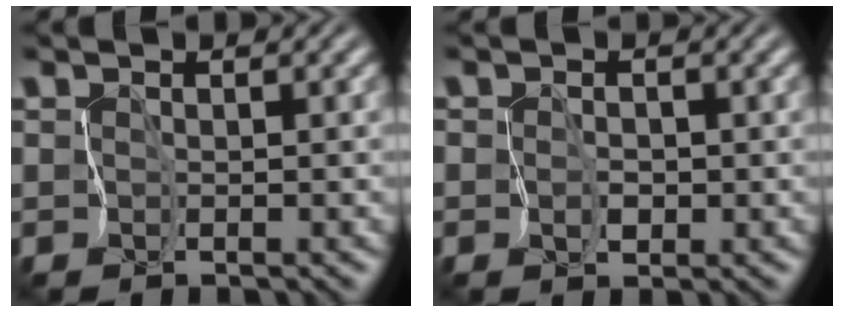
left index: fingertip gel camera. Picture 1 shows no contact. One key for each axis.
{"total": 1.0, "fx": -0.3, "fy": 0.7, "fz": 0.6, "tx": -0.011, "ty": -0.005, "tz": -0.006}